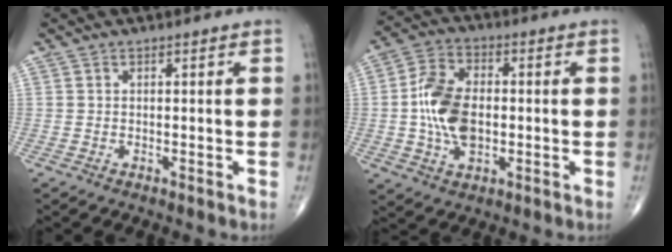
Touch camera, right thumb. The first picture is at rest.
{"total": 12.1, "force": [-0.6, 7.5, 9.5], "torque": [-0.171, 0.012, -0.013]}